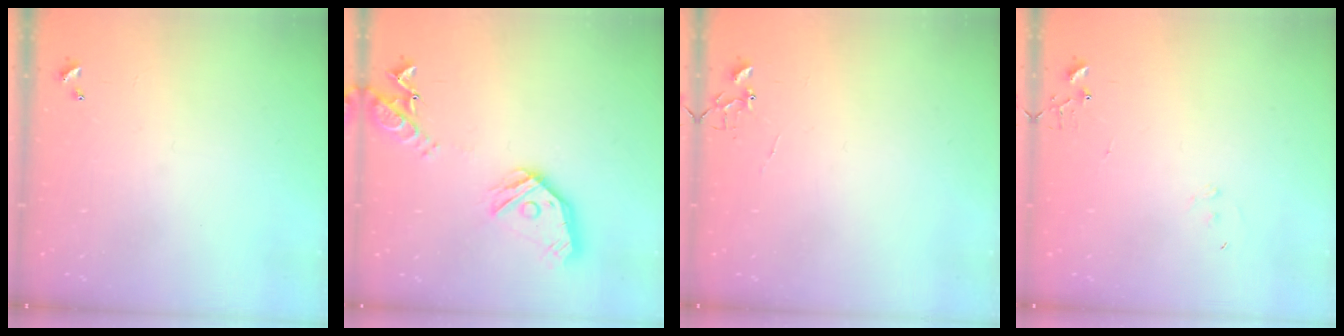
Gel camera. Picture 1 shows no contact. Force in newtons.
{"total": 17.4, "press": 17.3, "slide": 2.0}
{"total": 4.3, "press": 4.3, "slide": 0.3}
{"total": 6.8, "press": 6.8, "slide": 0.5}